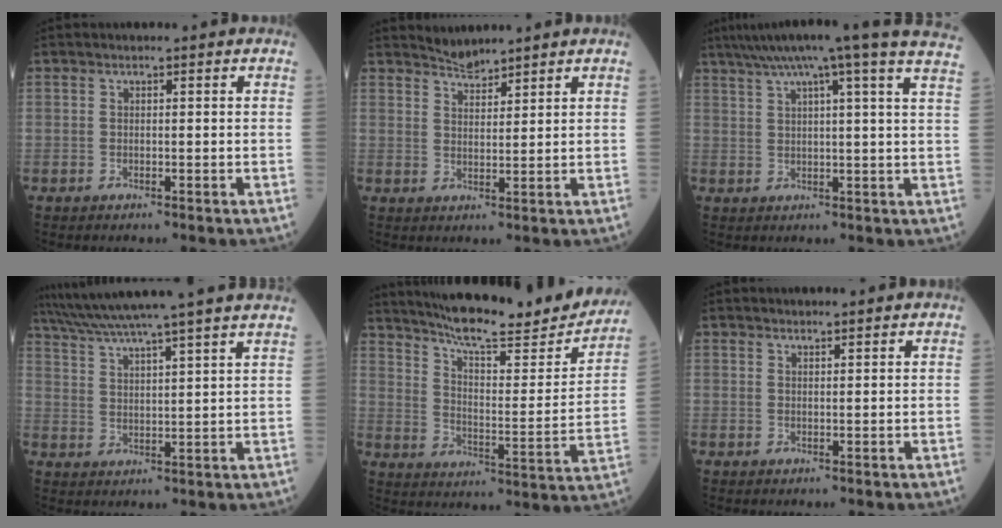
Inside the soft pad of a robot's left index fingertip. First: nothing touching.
{"total": 2.9, "force": [2.9, 0.1, 0.0], "torque": [-0.007, 0.006, 0.058]}
{"total": 20.7, "force": [16.9, -1.7, 11.8], "torque": [-0.197, -0.009, 0.212]}
{"total": 20.2, "force": [17.7, -1.7, 9.5], "torque": [-0.168, 0.000, 0.251]}
{"total": 24.7, "force": [22.0, 3.5, 10.7], "torque": [-0.169, -0.042, 0.297]}
{"total": 2.9, "force": [2.8, 0.2, 0.7], "torque": [-0.011, 0.015, 0.036]}